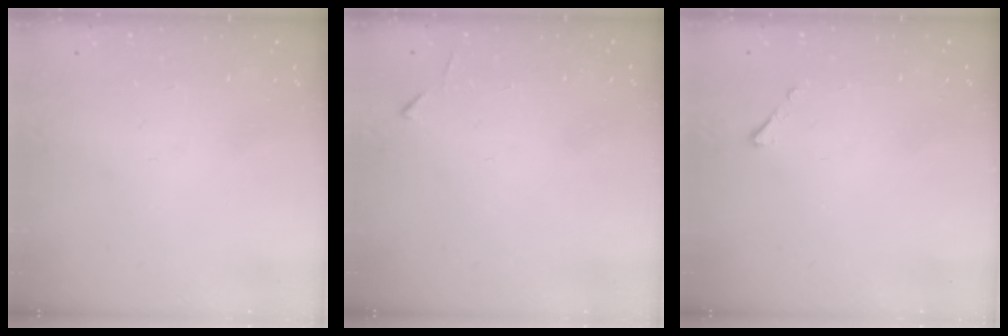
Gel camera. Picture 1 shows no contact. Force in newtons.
{"total": 4.3, "press": 4.3, "slide": 0.6}
{"total": 2.5, "press": 2.5, "slide": 0.3}